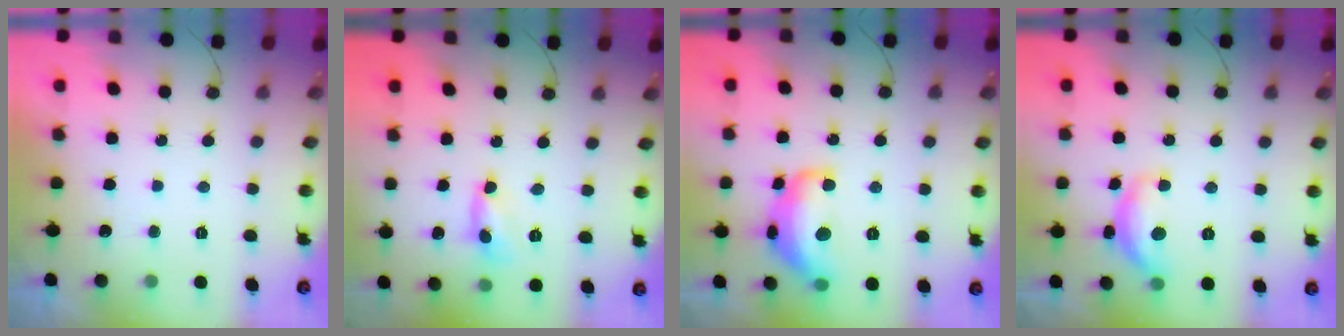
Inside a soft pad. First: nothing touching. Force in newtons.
{"total": 1.8, "press": 1.8, "slide": 0.2}
{"total": 15.4, "press": 15.4, "slide": 1.3}
{"total": 10.8, "press": 10.8, "slide": 0.5}